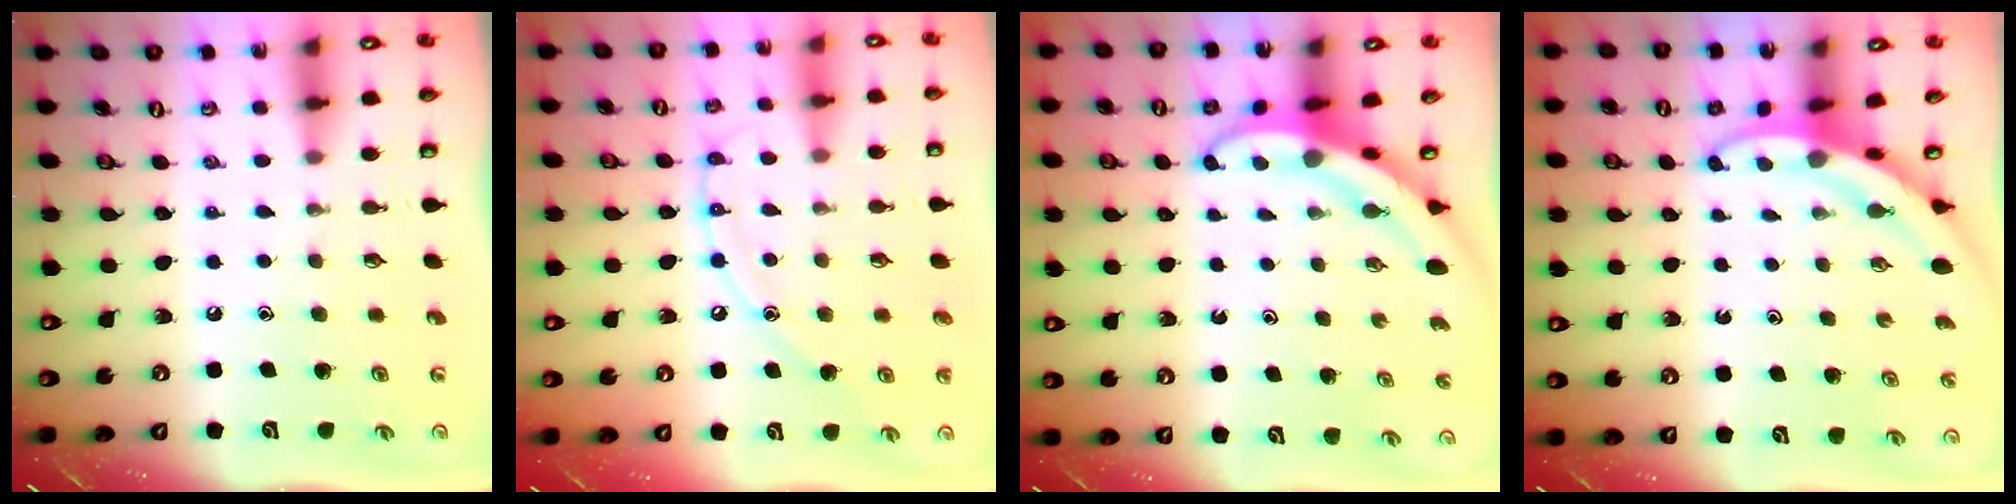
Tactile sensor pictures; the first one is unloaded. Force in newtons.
{"total": 9.6, "press": 9.5, "slide": 0.7}
{"total": 3.9, "press": 3.8, "slide": 0.6}
{"total": 3.3, "press": 3.3, "slide": 0.1}